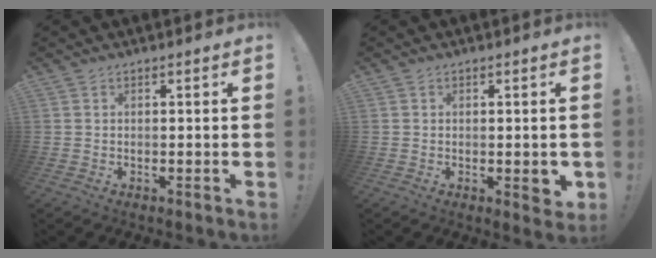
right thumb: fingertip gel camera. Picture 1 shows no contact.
{"total": 3.4, "force": [-0.4, 1.7, 2.9], "torque": [-0.025, 0.001, -0.006]}